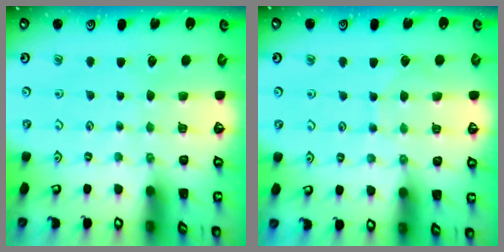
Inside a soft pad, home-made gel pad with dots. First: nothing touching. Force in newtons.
{"total": 5.3, "press": 5.3, "slide": 0.7}